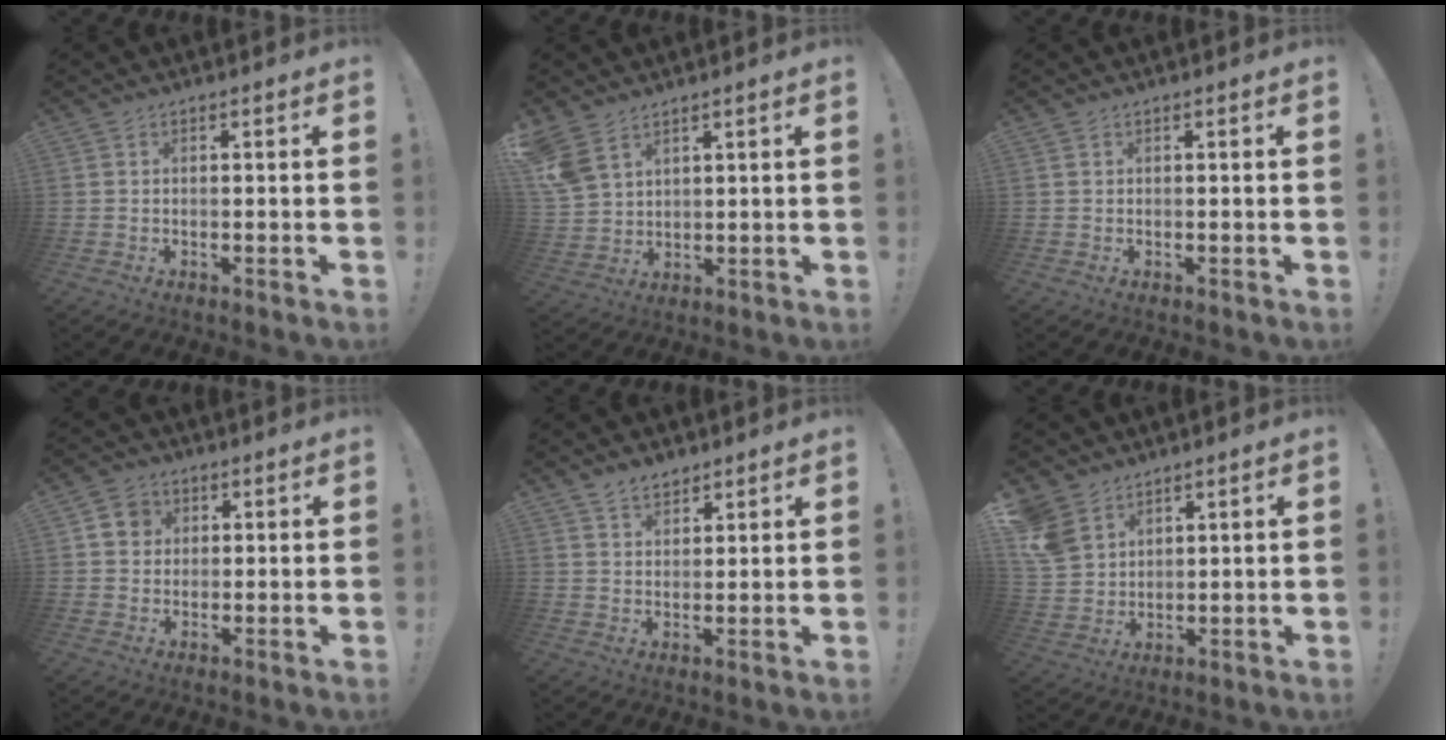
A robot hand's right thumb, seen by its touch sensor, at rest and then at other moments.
{"total": 8.1, "force": [5.4, 4.7, 3.9], "torque": [-0.081, -0.022, 0.110]}
{"total": 0.0}
{"total": 5.7, "force": [1.6, 5.0, 2.1], "torque": [-0.031, 0.005, 0.032]}
{"total": 4.9, "force": [4.0, 2.5, 1.2], "torque": [-0.018, -0.022, 0.075]}
{"total": 8.9, "force": [5.8, 6.0, 2.8], "torque": [-0.063, -0.034, 0.119]}